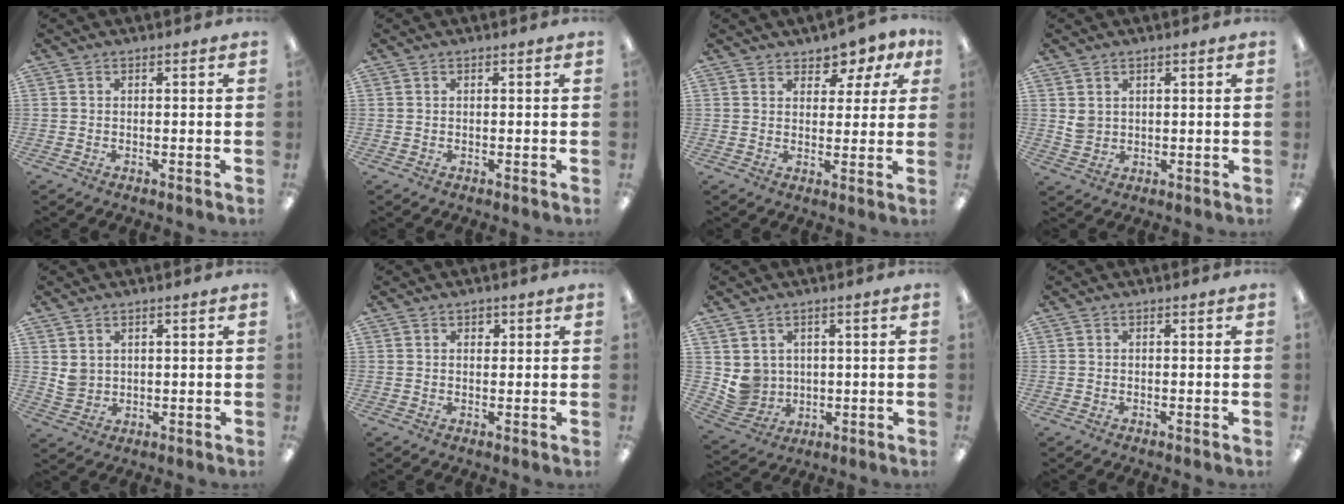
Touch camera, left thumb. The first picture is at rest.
{"total": 0.0}
{"total": 5.0, "force": [3.7, 3.0, 1.5], "torque": [-0.016, -0.020, 0.064]}
{"total": 2.9, "force": [1.5, 2.2, 1.1], "torque": [-0.017, -0.002, 0.027]}
{"total": 3.4, "force": [1.8, 2.7, 1.0], "torque": [-0.017, -0.003, 0.034]}
{"total": 1.5, "force": [1.0, 1.0, 0.6], "torque": [0.004, -0.004, 0.014]}
{"total": 6.1, "force": [2.3, 5.6, 0.5], "torque": [-0.024, -0.015, 0.051]}
{"total": 0.0}